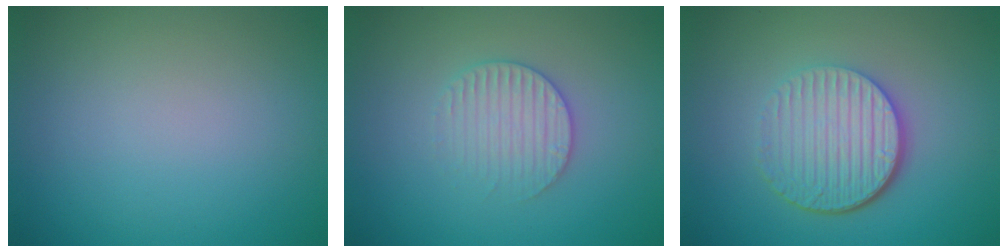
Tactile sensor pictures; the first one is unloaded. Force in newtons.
{"total": 2.8, "press": 2.7, "slide": 0.6}
{"total": 5.5, "press": 4.0, "slide": 3.9}